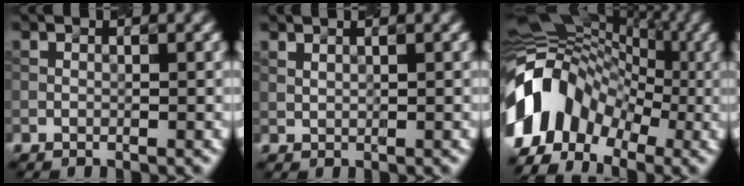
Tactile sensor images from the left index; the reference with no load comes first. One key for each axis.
{"total": 0.8, "fx": 0.7, "fy": 0.1, "fz": 0.2, "tx": -0.010, "ty": -0.001, "tz": 0.017}
{"total": 12.1, "fx": -3.0, "fy": 8.8, "fz": 7.8, "tx": -0.146, "ty": 0.013, "tz": -0.072}